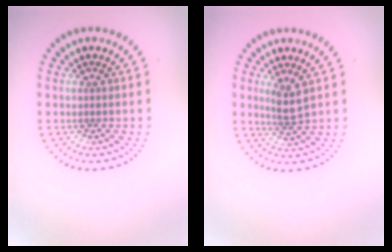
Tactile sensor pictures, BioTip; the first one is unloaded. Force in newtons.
{"total": 2.2, "press": 1.8, "slide": 1.3}